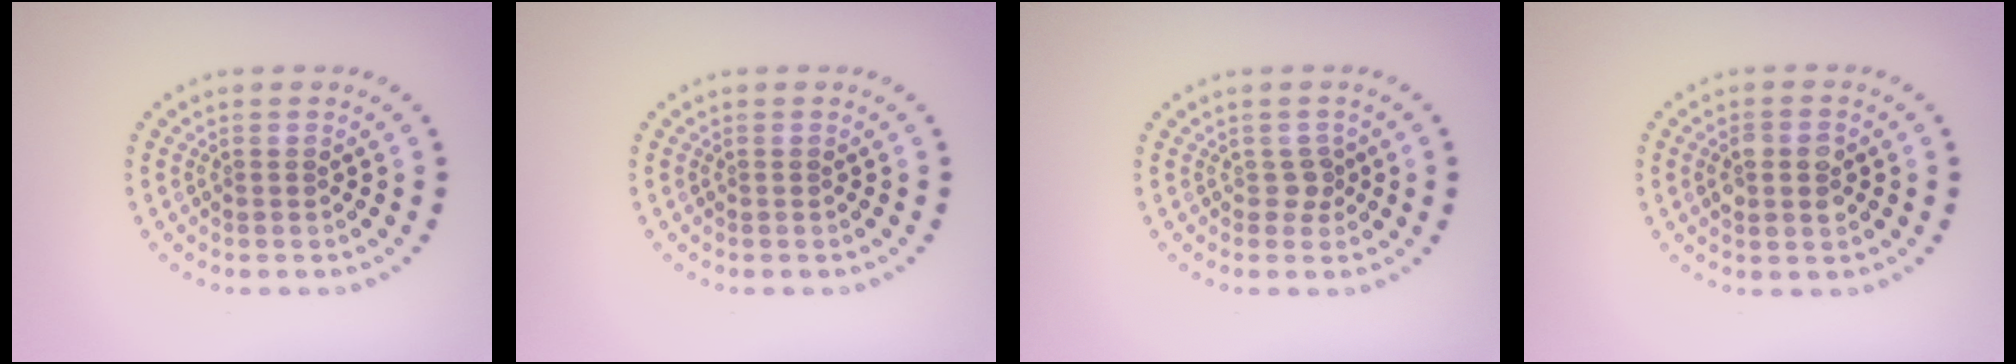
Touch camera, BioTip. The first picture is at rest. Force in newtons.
{"total": 0.0}
{"total": 1.3, "press": 1.0, "slide": 0.7}
{"total": 2.8, "press": 2.8, "slide": 0.3}